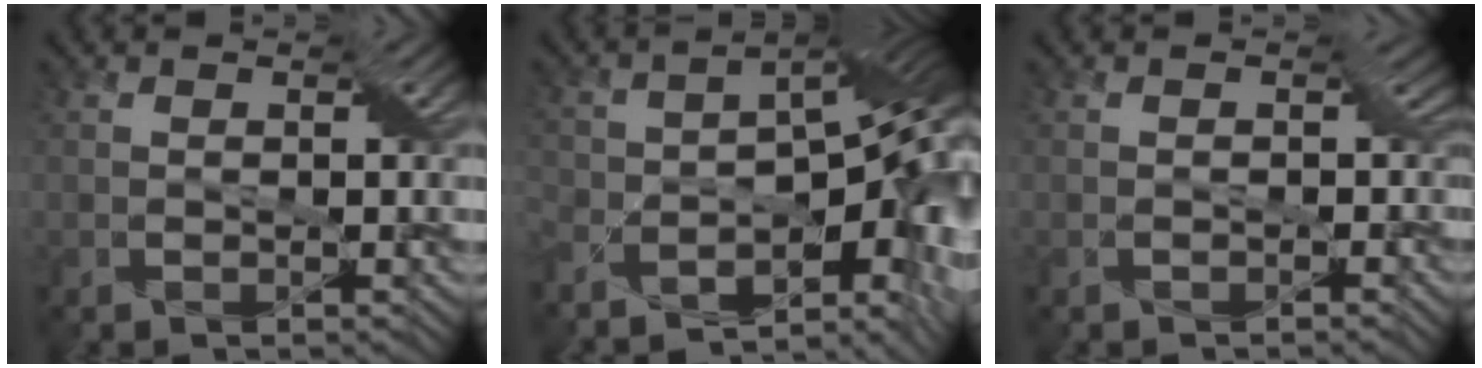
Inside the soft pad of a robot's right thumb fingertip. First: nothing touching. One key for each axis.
{"total": 12.7, "fx": -6.6, "fy": 5.3, "fz": 9.5, "tx": -0.169, "ty": -0.029, "tz": -0.089}
{"total": 1.6, "fx": -0.6, "fy": 1.4, "fz": 0.6, "tx": 0.006, "ty": -0.001, "tz": -0.012}